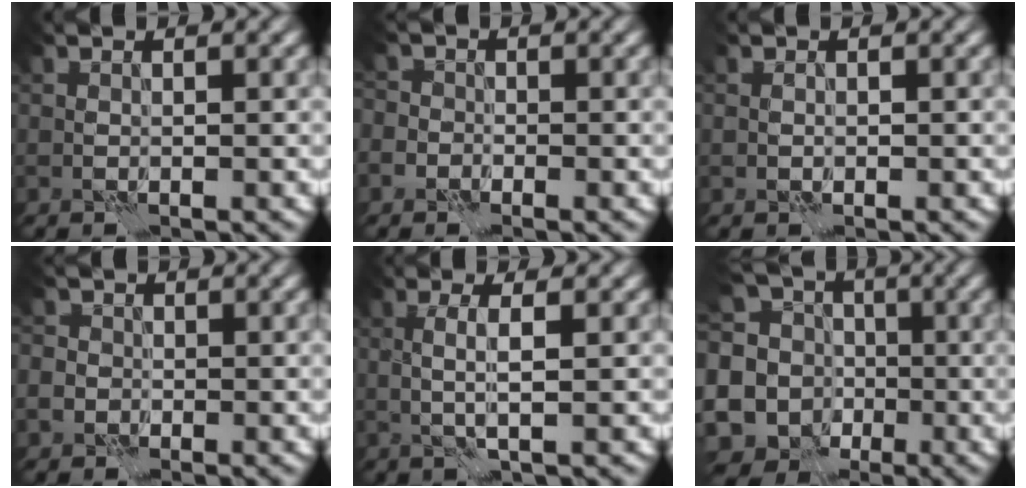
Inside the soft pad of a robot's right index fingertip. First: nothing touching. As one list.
[{"total": 1.7, "force": [-1.0, 1.3, 0.3], "torque": [0.009, 0.002, -0.027]}, {"total": 0.6, "force": [-0.1, 0.5, 0.3], "torque": [-0.003, 0.000, -0.002]}, {"total": 3.0, "force": [-1.0, 2.7, 0.8], "torque": [0.001, 0.008, -0.036]}, {"total": 2.3, "force": [0.2, 0.2, 2.3], "torque": [-0.041, 0.004, 0.002]}, {"total": 11.8, "force": [-2.9, 10.3, 5.1], "torque": [-0.124, 0.008, -0.063]}]